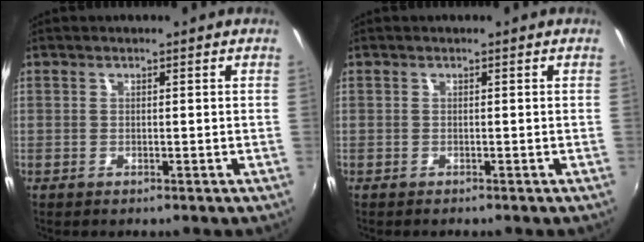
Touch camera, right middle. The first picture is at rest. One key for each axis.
{"total": 0.0}